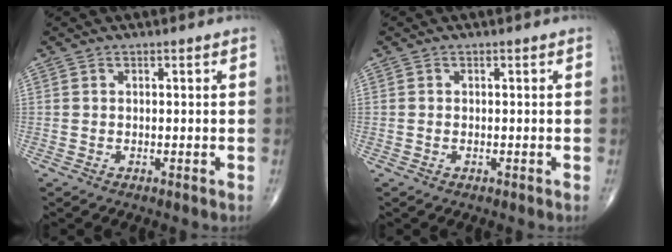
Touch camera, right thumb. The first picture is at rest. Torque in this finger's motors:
{"motor_torque": [-0.28, -0.16, 0.00, 0.08, 0.01]}